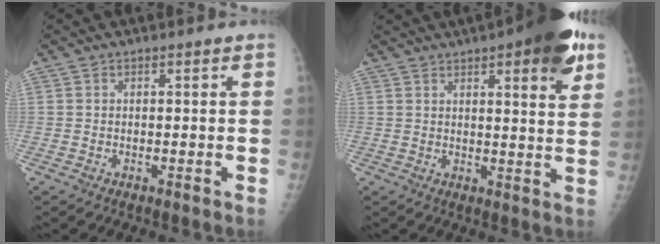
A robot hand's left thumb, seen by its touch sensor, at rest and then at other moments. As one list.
[{"total": 13.5, "force": [7.1, 3.6, 10.9], "torque": [-0.120, -0.024, 0.088]}]